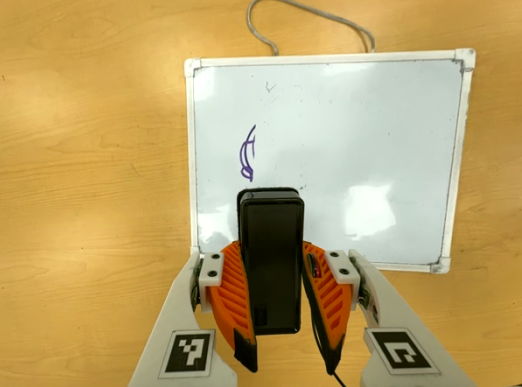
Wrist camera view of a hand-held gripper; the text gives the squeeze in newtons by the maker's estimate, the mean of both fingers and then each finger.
{"total": 7.5, "left": 6.2, "right": 8.7}